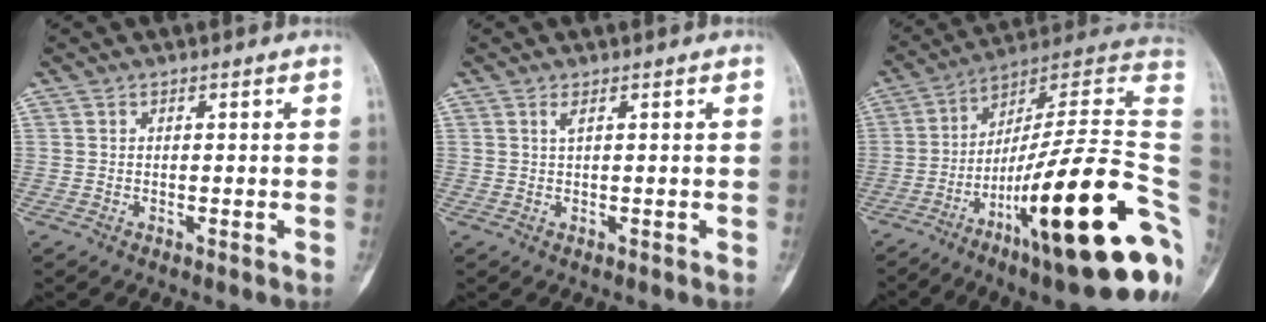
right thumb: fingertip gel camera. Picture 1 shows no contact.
{"total": 0.9, "force": [0.4, 0.1, 0.7], "torque": [-0.016, 0.000, 0.008]}
{"total": 30.6, "force": [-9.2, 6.4, 28.5], "torque": [-0.349, 0.071, -0.144]}